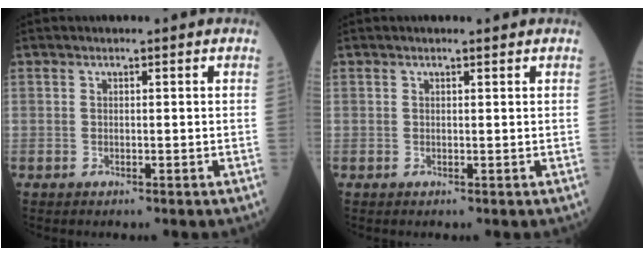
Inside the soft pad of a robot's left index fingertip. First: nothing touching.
{"total": 0.8, "force": [0.7, 0.0, 0.3], "torque": [-0.006, 0.002, 0.010]}